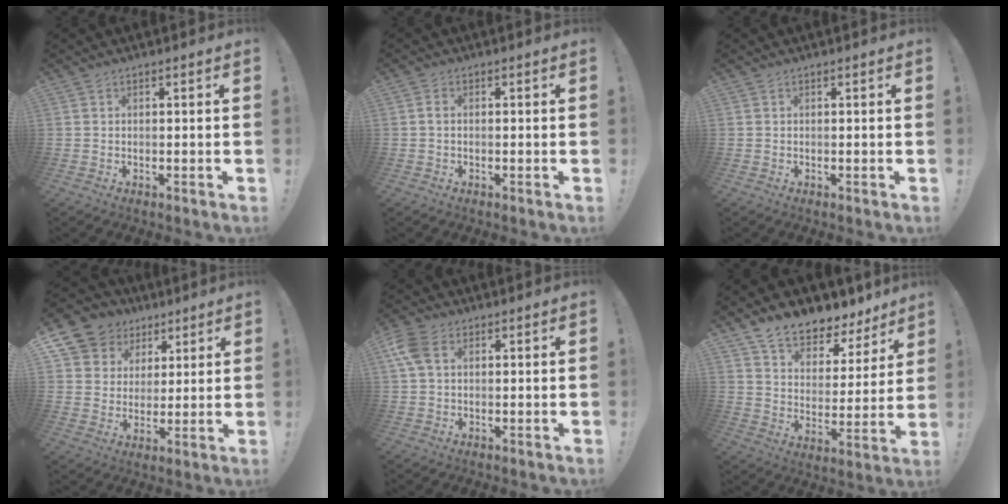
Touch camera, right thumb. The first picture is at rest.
{"total": 0.8, "force": [-0.2, 0.5, 0.6], "torque": [-0.011, 0.005, -0.004]}
{"total": 0.0}
{"total": 10.9, "force": [5.7, 8.9, 2.6], "torque": [-0.034, -0.044, 0.115]}
{"total": 6.5, "force": [2.2, 4.3, 4.4], "torque": [-0.091, 0.002, 0.043]}
{"total": 9.9, "force": [8.7, 3.7, 2.7], "torque": [-0.050, -0.078, 0.158]}